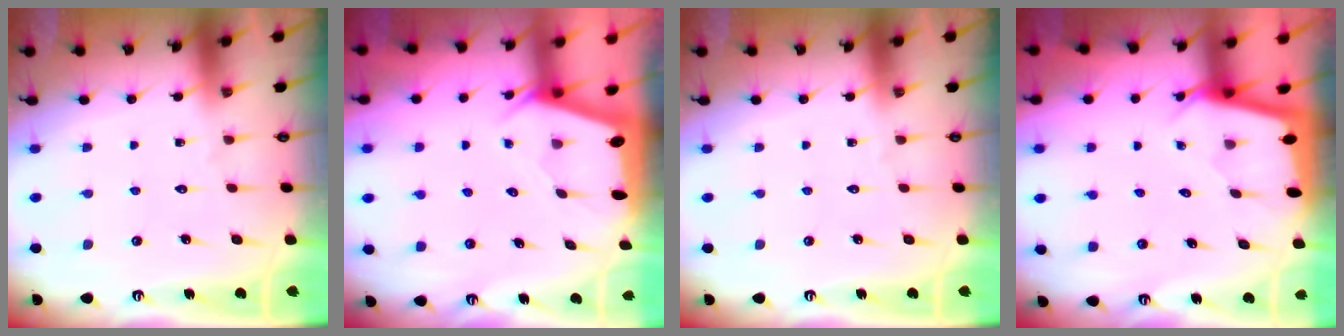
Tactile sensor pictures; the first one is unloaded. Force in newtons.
{"total": 1.9, "press": 1.8, "slide": 0.3}
{"total": 0.0}
{"total": 2.2, "press": 2.2, "slide": 0.1}